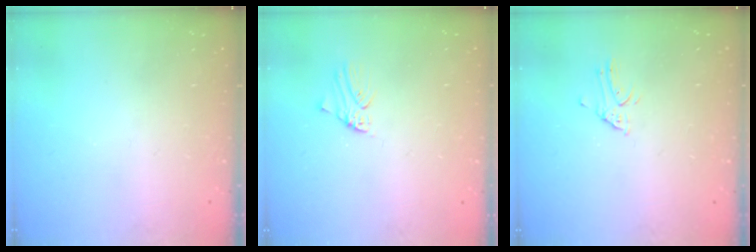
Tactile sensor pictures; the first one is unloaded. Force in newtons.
{"total": 0.0}
{"total": 2.8, "press": 2.8, "slide": 0.3}